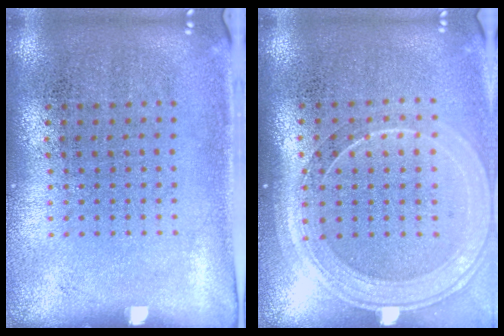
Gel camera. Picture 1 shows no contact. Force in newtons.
{"total": 1.7, "press": 1.6, "slide": 0.7}